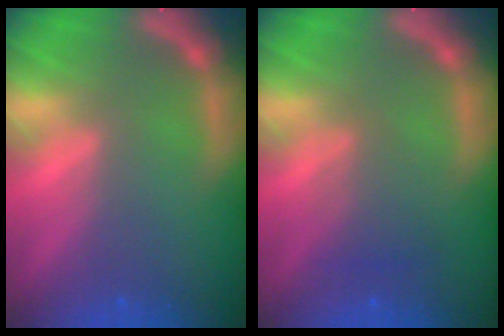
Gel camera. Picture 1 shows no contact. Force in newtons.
{"total": 2.5}